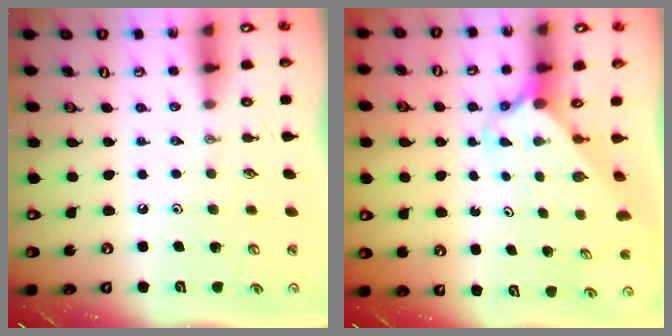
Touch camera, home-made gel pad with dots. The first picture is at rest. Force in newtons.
{"total": 2.4, "press": 2.4, "slide": 0.2}